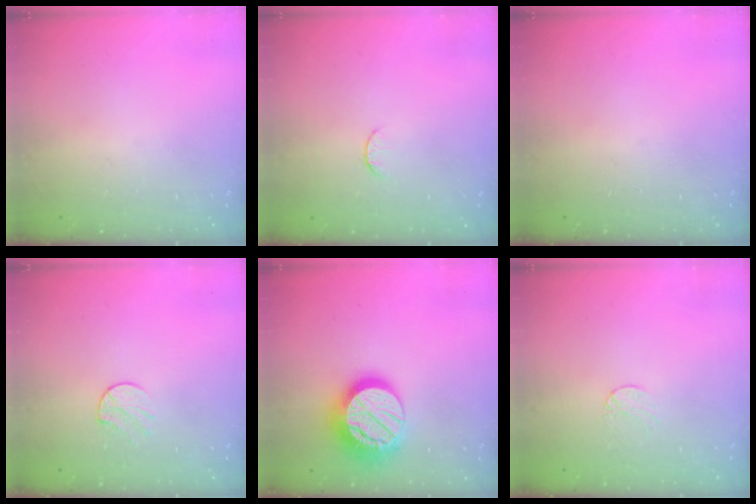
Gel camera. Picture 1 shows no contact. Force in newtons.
{"total": 4.3, "press": 4.3, "slide": 0.4}
{"total": 0.0}
{"total": 6.0, "press": 6.0, "slide": 0.6}
{"total": 18.9, "press": 18.8, "slide": 1.5}
{"total": 3.2, "press": 3.2, "slide": 0.3}